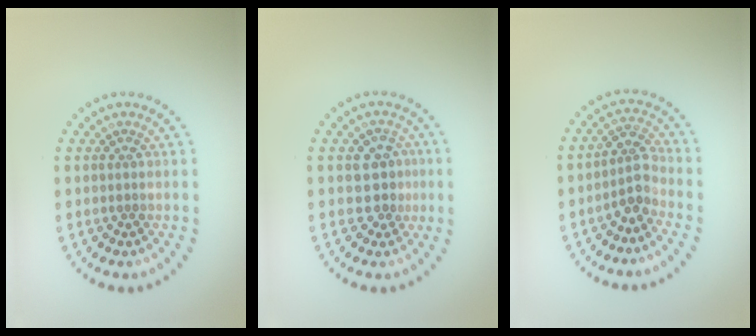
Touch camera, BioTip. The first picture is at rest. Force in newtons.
{"total": 2.9, "press": 2.7, "slide": 1.1}
{"total": 2.6, "press": 2.0, "slide": 1.6}